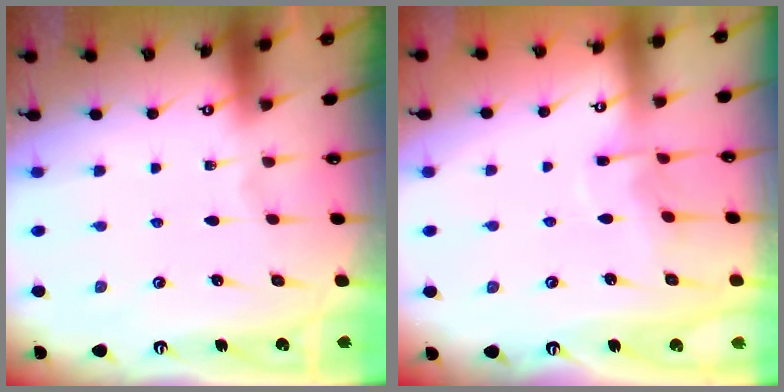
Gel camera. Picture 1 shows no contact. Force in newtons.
{"total": 5.1, "press": 5.1, "slide": 0.7}